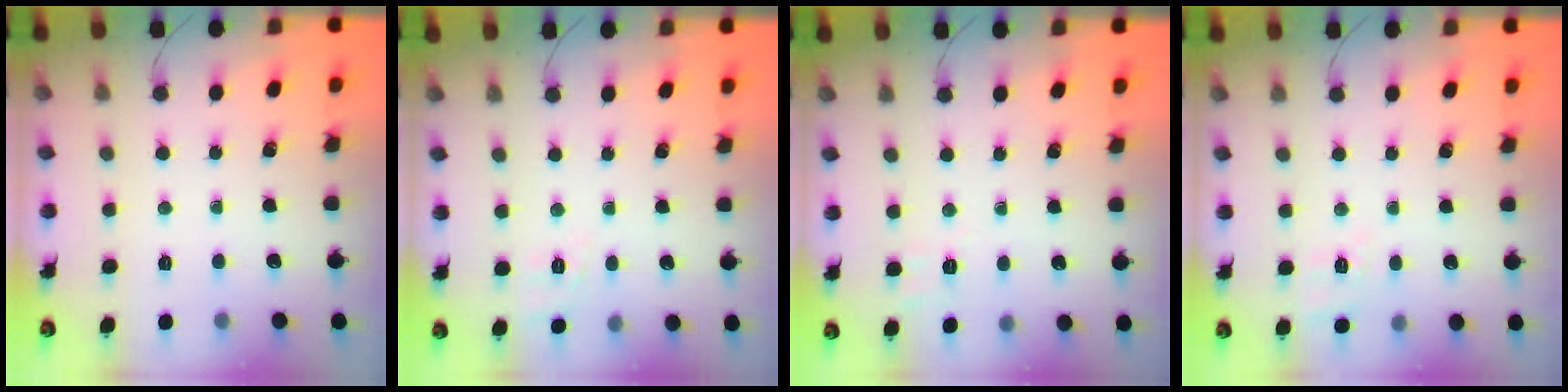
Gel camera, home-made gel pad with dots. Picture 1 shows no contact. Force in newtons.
{"total": 2.1, "press": 0.8, "slide": 2.0}
{"total": 2.9, "press": 2.2, "slide": 1.9}
{"total": 6.7, "press": 6.4, "slide": 2.1}